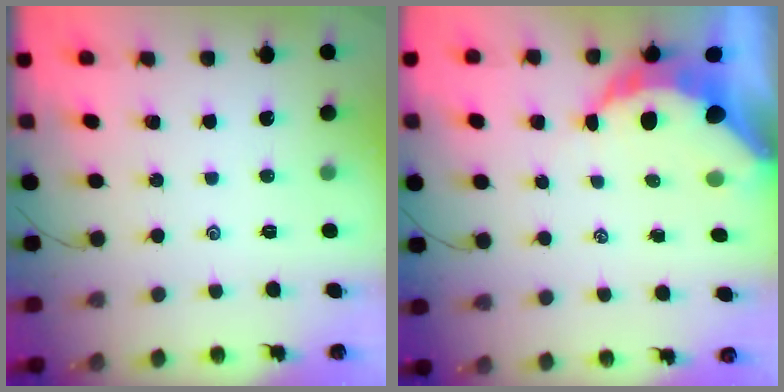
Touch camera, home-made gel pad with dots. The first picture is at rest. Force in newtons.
{"total": 9.6, "press": 9.5, "slide": 1.3}